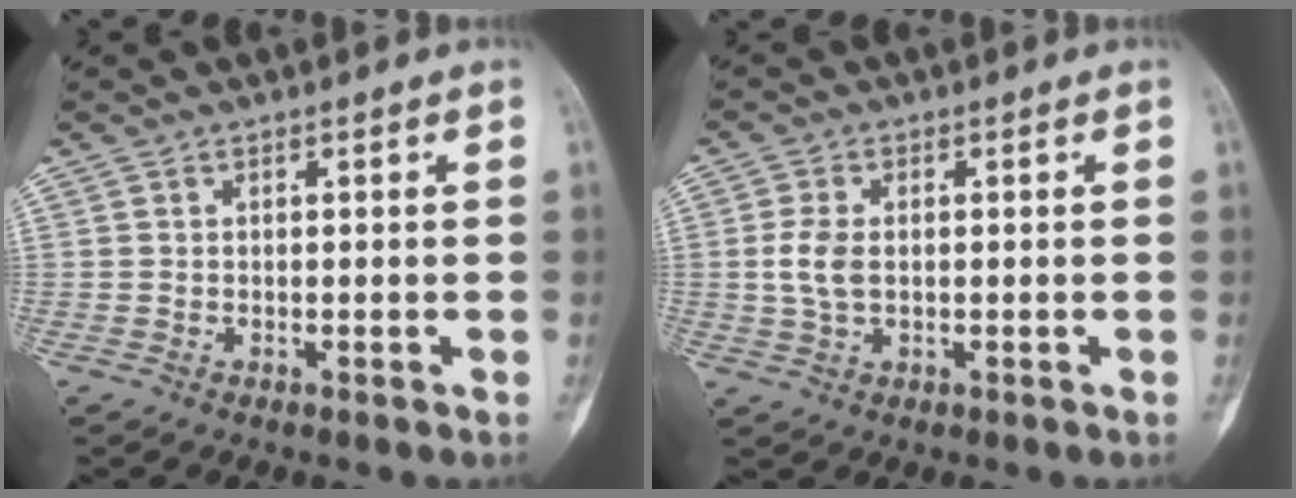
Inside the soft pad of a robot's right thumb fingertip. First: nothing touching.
{"total": 4.5, "force": [0.1, 2.7, 3.6], "torque": [-0.081, 0.004, 0.001]}